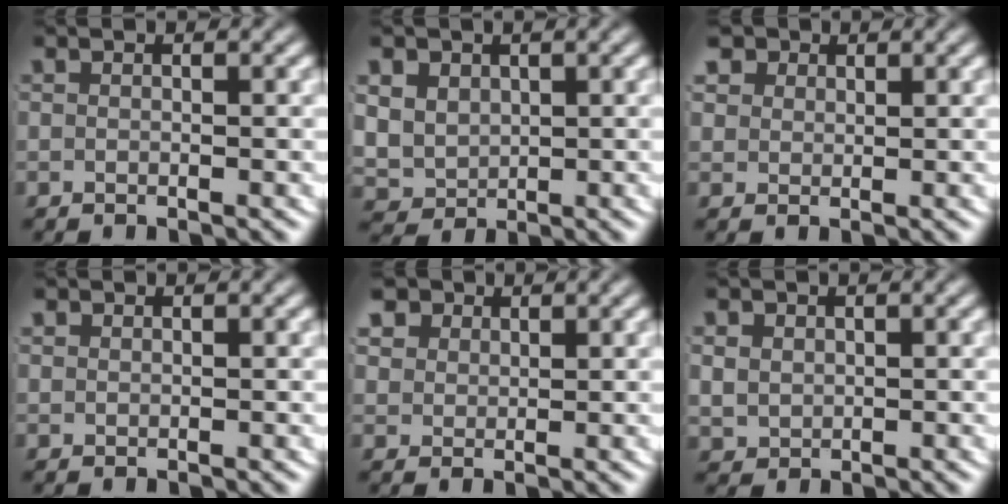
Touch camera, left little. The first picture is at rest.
{"total": 6.4, "force": [0.4, 5.9, 2.4], "torque": [-0.081, -0.035, 0.021]}
{"total": 3.7, "force": [2.1, 2.7, 1.4], "torque": [-0.040, -0.006, 0.040]}
{"total": 0.6, "force": [0.5, 0.3, 0.2], "torque": [-0.009, -0.005, 0.015]}
{"total": 3.9, "force": [2.2, 2.8, 1.5], "torque": [-0.042, -0.007, 0.043]}
{"total": 2.7, "force": [0.6, 2.4, 1.0], "torque": [-0.033, -0.011, 0.021]}